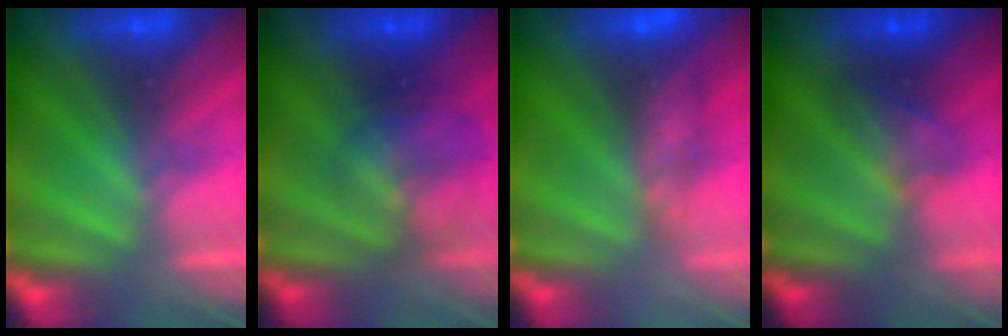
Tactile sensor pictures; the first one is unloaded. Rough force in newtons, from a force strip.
{"total": 2.3}
{"total": 7.3}
{"total": 2.3}